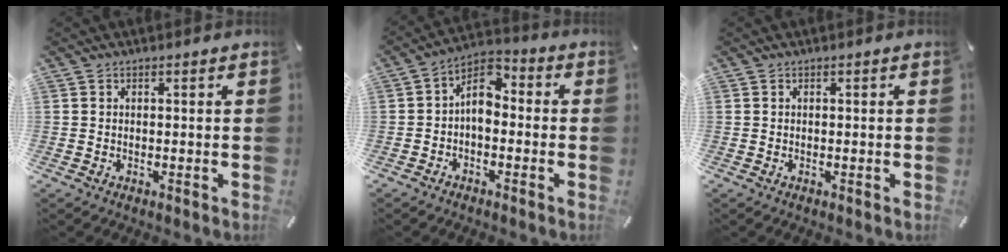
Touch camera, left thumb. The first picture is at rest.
{"total": 6.7, "force": [-0.6, 4.6, 4.9], "torque": [-0.097, 0.003, -0.017]}
{"total": 0.0}